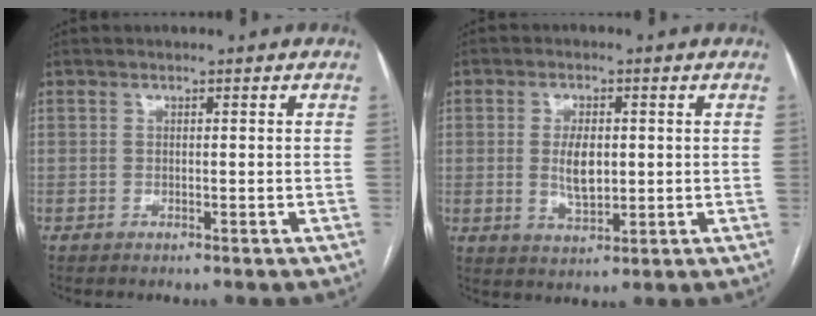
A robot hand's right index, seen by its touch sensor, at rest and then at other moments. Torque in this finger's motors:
{"motor_torque": [0.36, 0.26, -0.09, -0.04]}